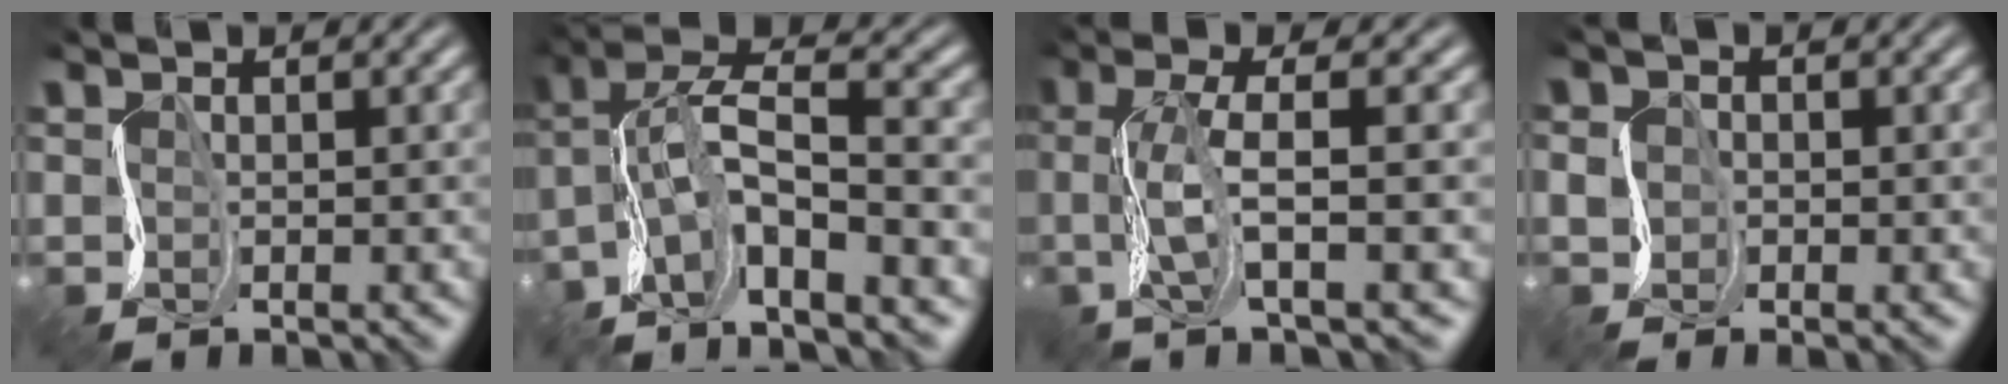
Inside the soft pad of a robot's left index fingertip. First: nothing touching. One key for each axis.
{"total": 6.2, "fx": -4.0, "fy": 0.6, "fz": 4.7, "tx": -0.072, "ty": 0.001, "tz": -0.082}
{"total": 4.6, "fx": -1.5, "fy": 0.0, "fz": 4.4, "tx": -0.075, "ty": -0.008, "tz": -0.027}
{"total": 1.7, "fx": -1.7, "fy": 0.3, "fz": -0.3, "tx": 0.009, "ty": -0.012, "tz": -0.026}